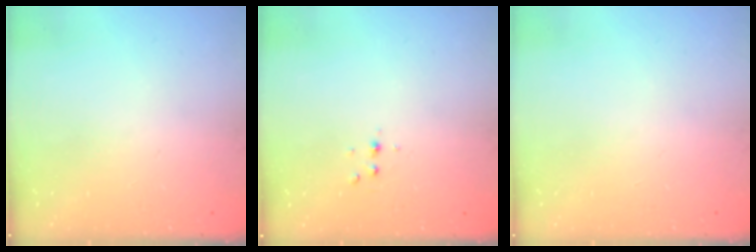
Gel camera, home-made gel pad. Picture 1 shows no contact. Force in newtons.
{"total": 4.0, "press": 3.6, "slide": 1.8}
{"total": 0.0}